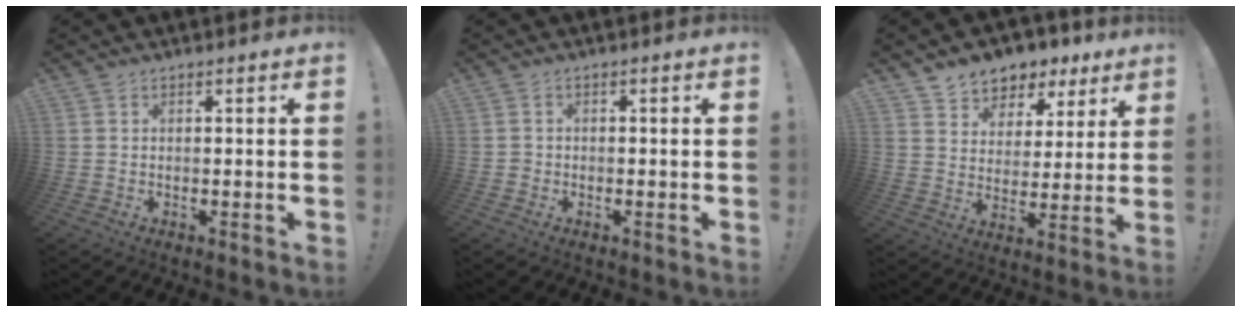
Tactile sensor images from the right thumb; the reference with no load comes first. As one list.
[{"total": 1.2, "force": [-0.6, 0.9, 0.4], "torque": [-0.007, 0.004, -0.010]}, {"total": 6.6, "force": [4.2, 5.1, 0.7], "torque": [-0.008, -0.043, 0.085]}]